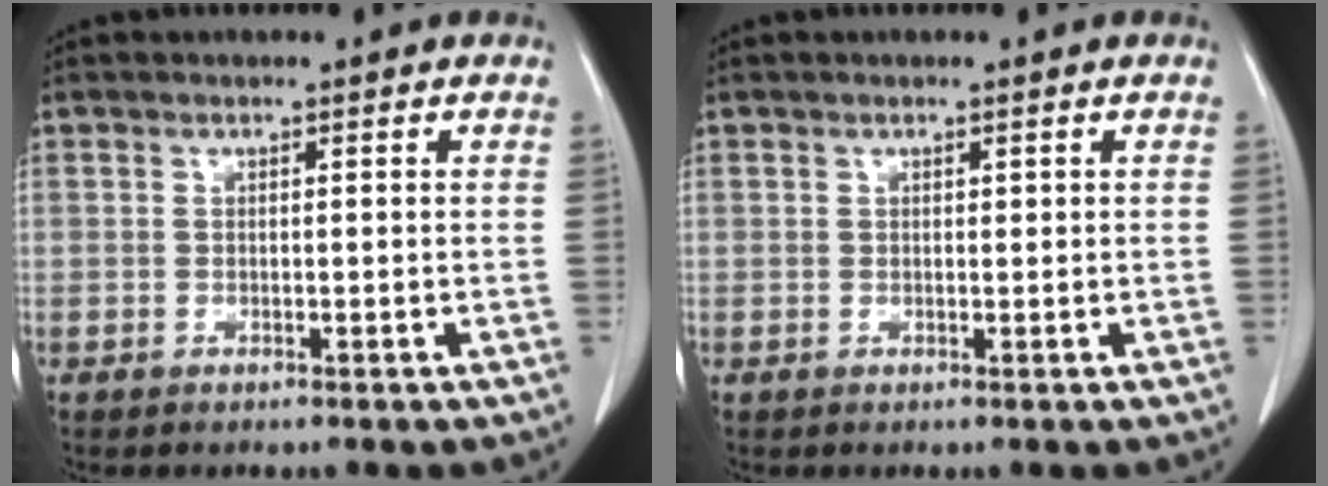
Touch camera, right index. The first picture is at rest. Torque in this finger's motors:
{"motor_torque": [0.05, -0.01, 0.00, 0.01]}